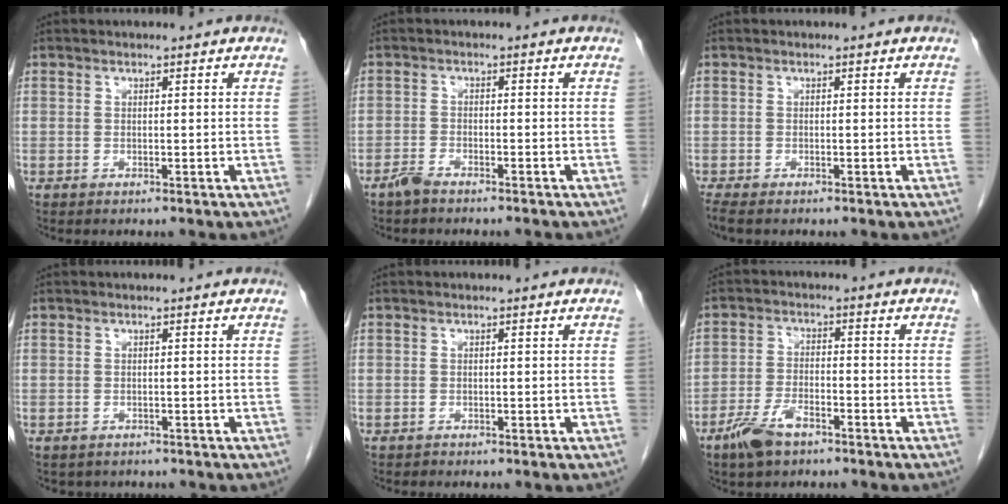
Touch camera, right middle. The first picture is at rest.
{"total": 2.4, "force": [-2.2, 0.3, 1.0], "torque": [-0.024, -0.002, -0.041]}
{"total": 2.3, "force": [-1.9, 0.6, 1.2], "torque": [-0.024, -0.008, -0.031]}
{"total": 2.4, "force": [-1.9, 1.4, 0.3], "torque": [-0.007, 0.002, -0.023]}
{"total": 0.0}
{"total": 6.0, "force": [-4.2, 2.2, 3.7], "torque": [-0.083, -0.004, -0.076]}